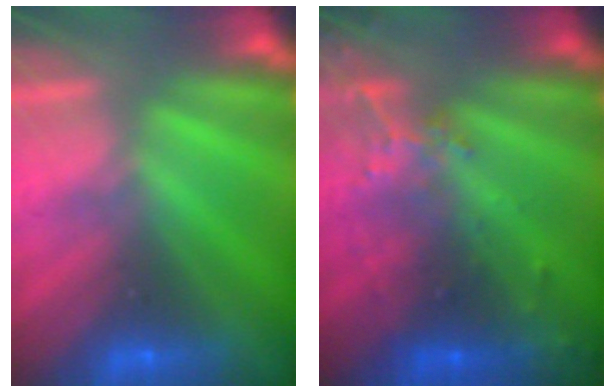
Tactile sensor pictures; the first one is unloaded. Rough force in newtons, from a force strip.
{"total": 6.2}